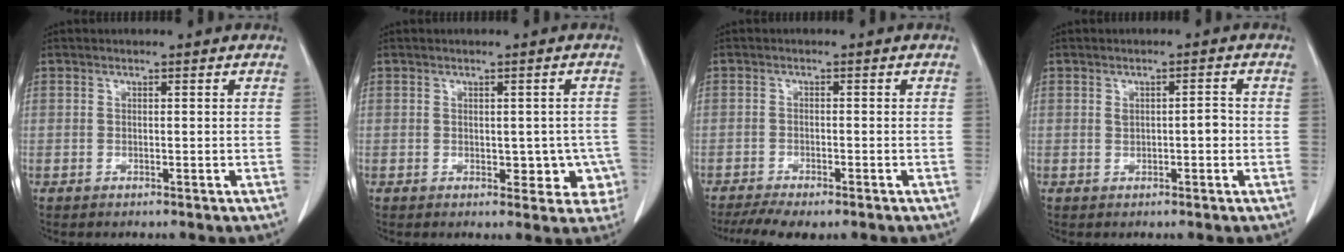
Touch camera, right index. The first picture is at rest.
{"total": 5.0, "force": [-0.7, 3.2, 3.8], "torque": [-0.017, 0.012, 0.000]}
{"total": 6.4, "force": [-5.1, 1.5, 3.7], "torque": [-0.058, -0.009, -0.078]}
{"total": 2.4, "force": [0.0, 1.0, 2.2], "torque": [-0.035, 0.009, 0.004]}